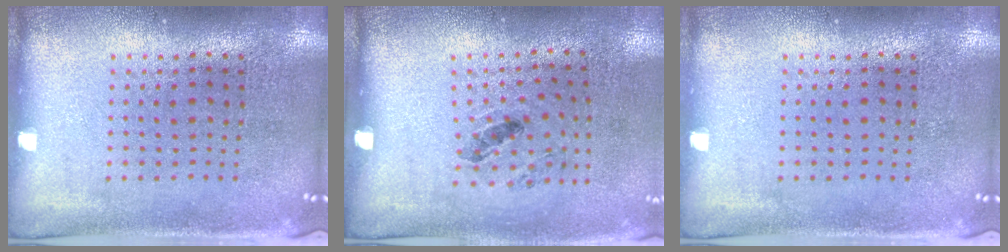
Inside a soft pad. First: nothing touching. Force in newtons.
{"total": 1.2, "press": 0.7, "slide": 0.9}
{"total": 0.0}